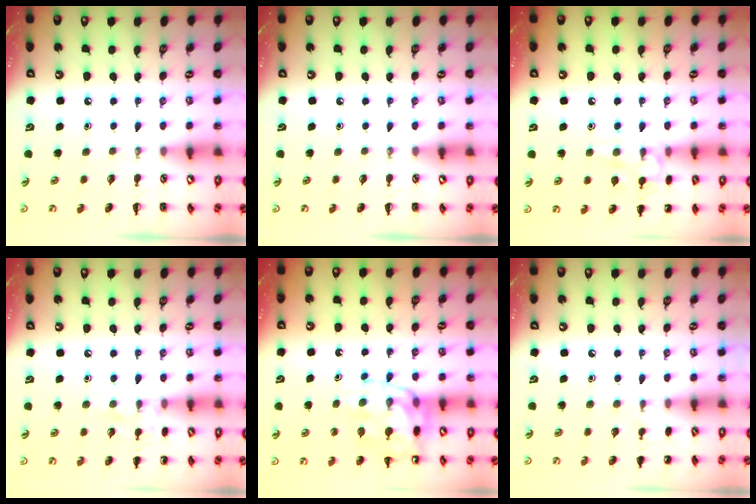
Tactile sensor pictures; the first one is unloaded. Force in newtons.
{"total": 0.0}
{"total": 10.5, "press": 10.4, "slide": 1.0}
{"total": 7.4, "press": 7.1, "slide": 1.9}
{"total": 13.3, "press": 13.1, "slide": 2.5}
{"total": 5.3, "press": 5.1, "slide": 1.5}